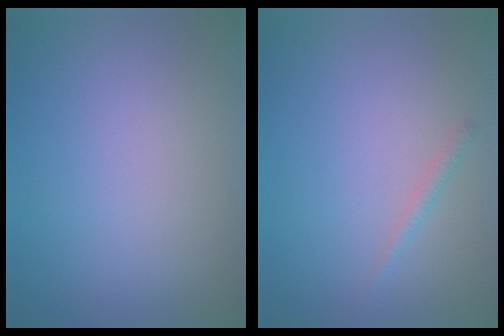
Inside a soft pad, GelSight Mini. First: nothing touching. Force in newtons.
{"total": 0.8, "press": 0.8, "slide": 0.0}